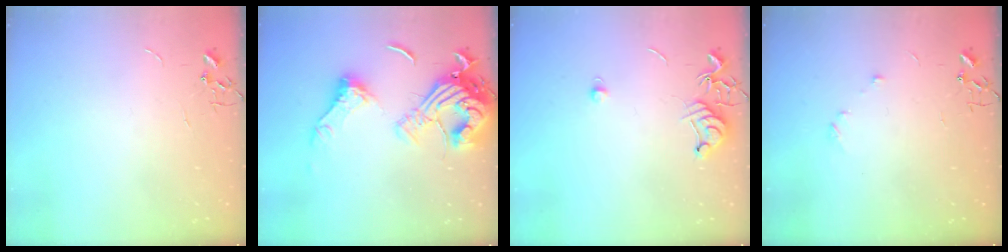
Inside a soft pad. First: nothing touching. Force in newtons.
{"total": 18.3, "press": 18.2, "slide": 1.9}
{"total": 7.8, "press": 7.7, "slide": 1.0}
{"total": 5.1, "press": 5.0, "slide": 0.7}